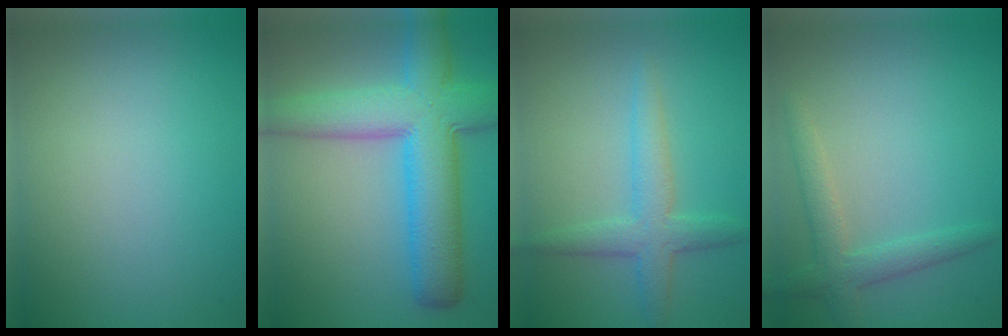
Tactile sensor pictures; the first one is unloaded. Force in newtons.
{"total": 9.6, "press": 9.6, "slide": 0.3}
{"total": 3.2, "press": 3.2, "slide": 0.1}
{"total": 2.7, "press": 2.7, "slide": 0.1}